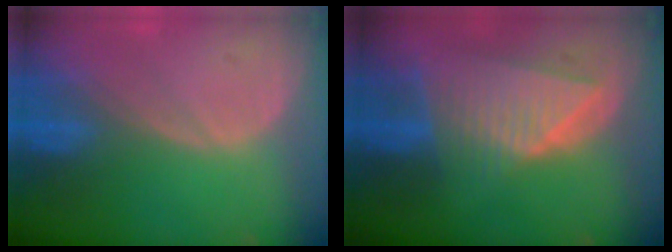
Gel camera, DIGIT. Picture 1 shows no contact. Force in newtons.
{"total": 9.0, "press": 8.1, "slide": 3.9}